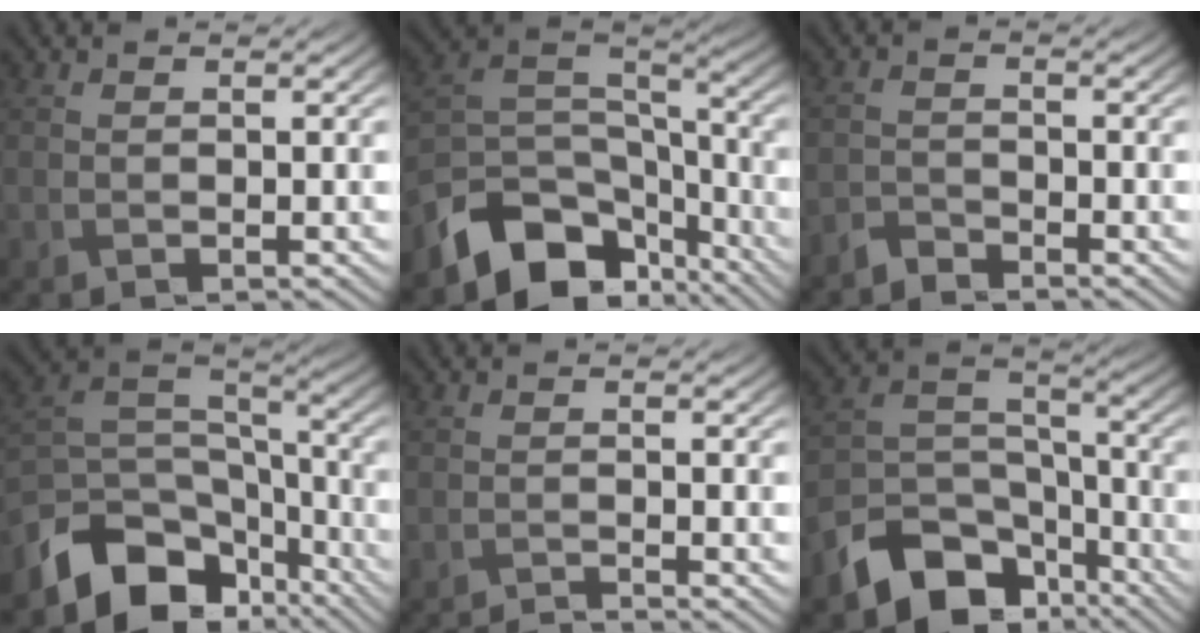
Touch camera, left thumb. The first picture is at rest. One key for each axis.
{"total": 12.3, "fx": -8.1, "fy": 7.1, "fz": 6.0, "tx": -0.127, "ty": -0.020, "tz": -0.144}
{"total": 2.4, "fx": -2.3, "fy": 0.6, "fz": 0.4, "tx": -0.010, "ty": -0.001, "tz": -0.054}
{"total": 12.2, "fx": -7.6, "fy": 7.5, "fz": 5.8, "tx": -0.135, "ty": -0.025, "tz": -0.129}
{"total": 2.2, "fx": -2.0, "fy": 0.0, "fz": 0.8, "tx": -0.007, "ty": 0.001, "tz": -0.044}
{"total": 11.6, "fx": -7.7, "fy": 6.8, "fz": 5.2, "tx": -0.099, "ty": -0.018, "tz": -0.147}